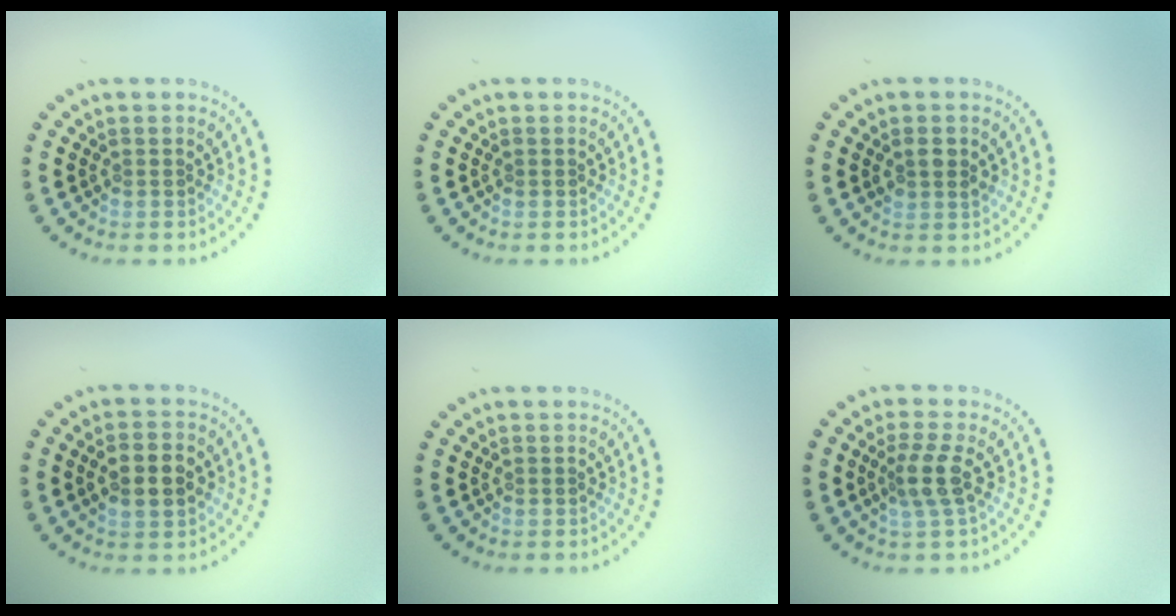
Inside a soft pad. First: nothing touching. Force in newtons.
{"total": 0.0}
{"total": 1.5, "press": 1.4, "slide": 0.5}
{"total": 3.6, "press": 3.6, "slide": 0.0}
{"total": 0.0}
{"total": 2.6, "press": 2.0, "slide": 1.6}